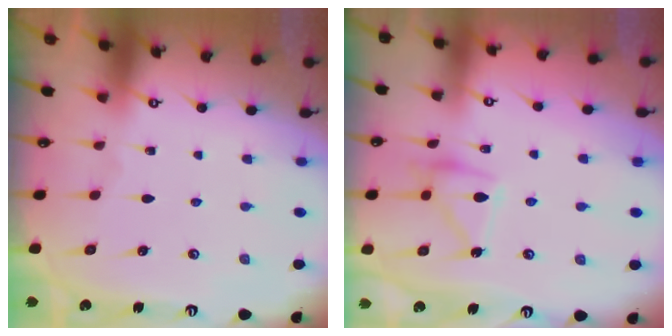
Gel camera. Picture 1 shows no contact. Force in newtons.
{"total": 13.8, "press": 13.8, "slide": 0.8}